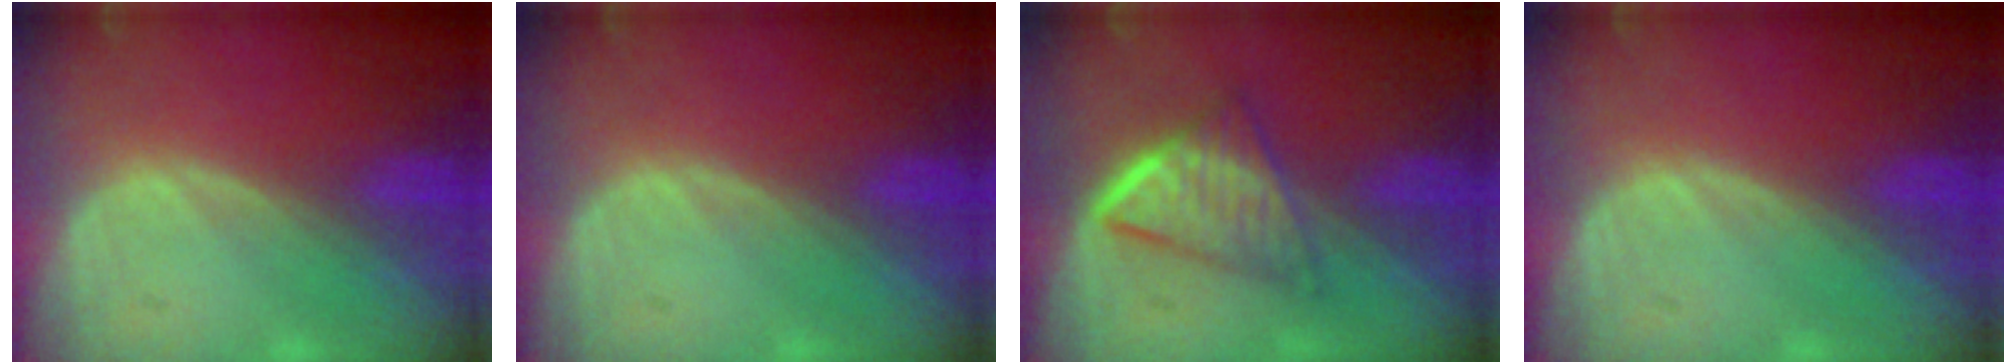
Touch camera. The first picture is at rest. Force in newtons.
{"total": 0.0}
{"total": 6.6, "press": 5.6, "slide": 3.4}
{"total": 0.0}